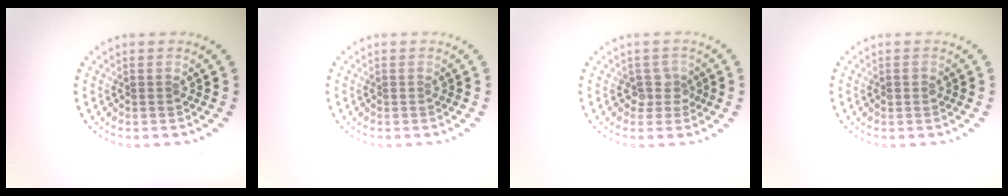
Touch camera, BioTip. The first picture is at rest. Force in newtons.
{"total": 0.0}
{"total": 1.8, "press": 1.4, "slide": 1.2}
{"total": 0.7, "press": 0.7, "slide": 0.1}